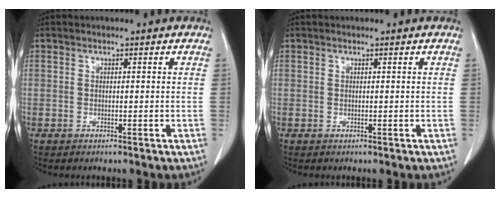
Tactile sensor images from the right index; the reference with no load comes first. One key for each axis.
{"total": 0.0}